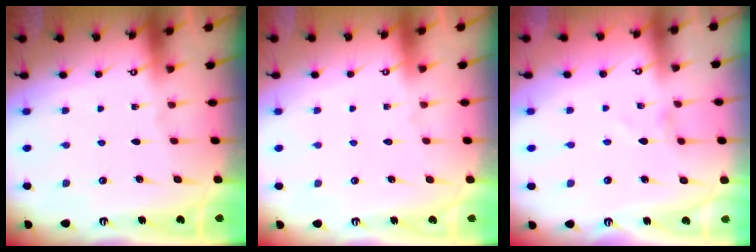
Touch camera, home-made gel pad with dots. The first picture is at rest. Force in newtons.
{"total": 1.6, "press": 1.6, "slide": 0.1}
{"total": 0.6, "press": 0.6, "slide": 0.1}